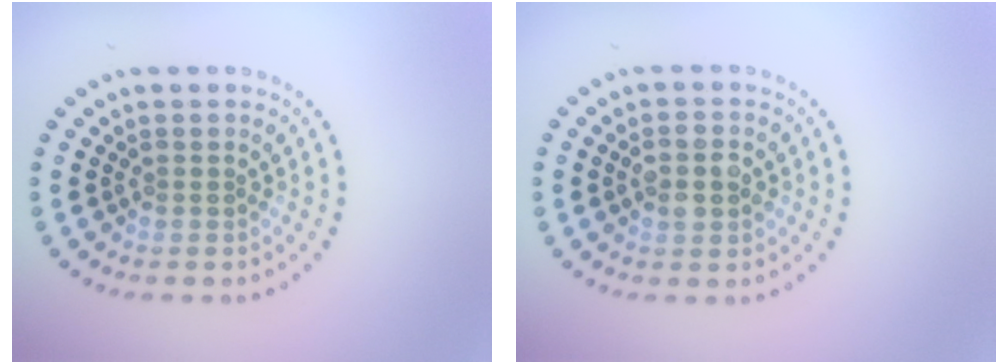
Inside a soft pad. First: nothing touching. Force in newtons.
{"total": 2.7, "press": 2.7, "slide": 0.1}